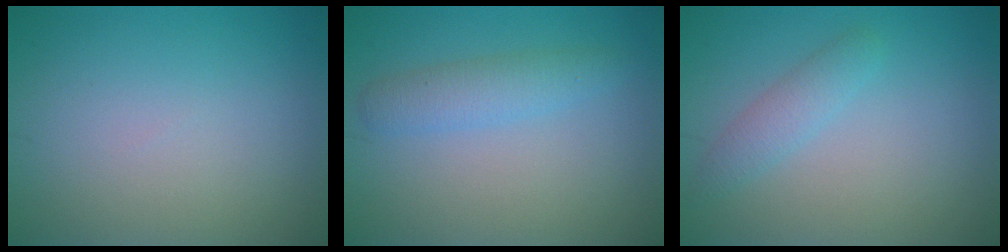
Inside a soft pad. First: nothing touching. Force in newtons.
{"total": 2.5, "press": 2.5, "slide": 0.0}
{"total": 1.9, "press": 1.9, "slide": 0.1}